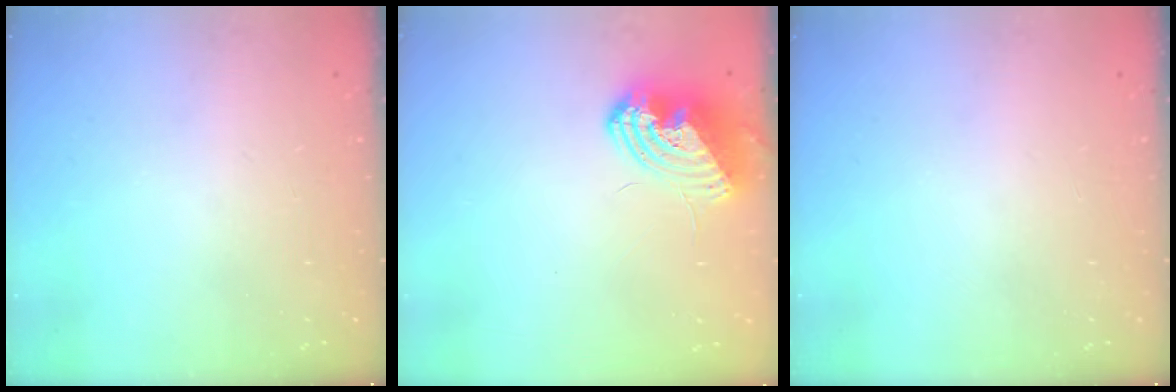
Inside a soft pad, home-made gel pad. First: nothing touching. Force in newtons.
{"total": 10.5, "press": 10.5, "slide": 1.0}
{"total": 0.0}